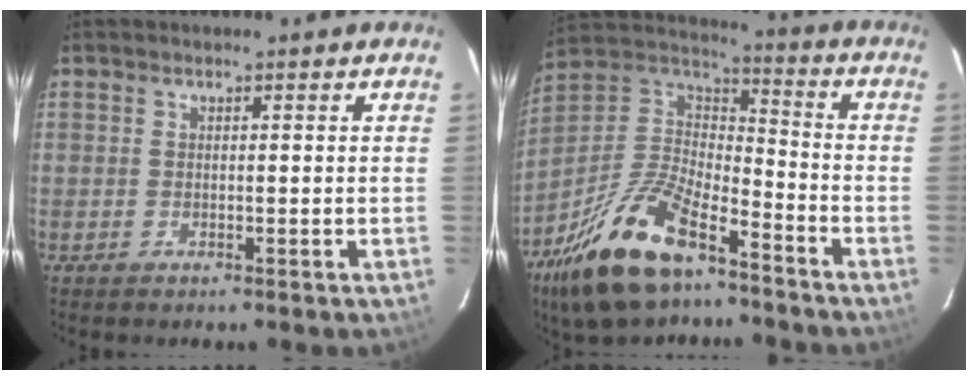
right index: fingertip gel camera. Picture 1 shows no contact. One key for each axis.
{"total": 20.7, "fx": -13.6, "fy": 8.2, "fz": 13.3, "tx": -0.286, "ty": -0.012, "tz": -0.249}